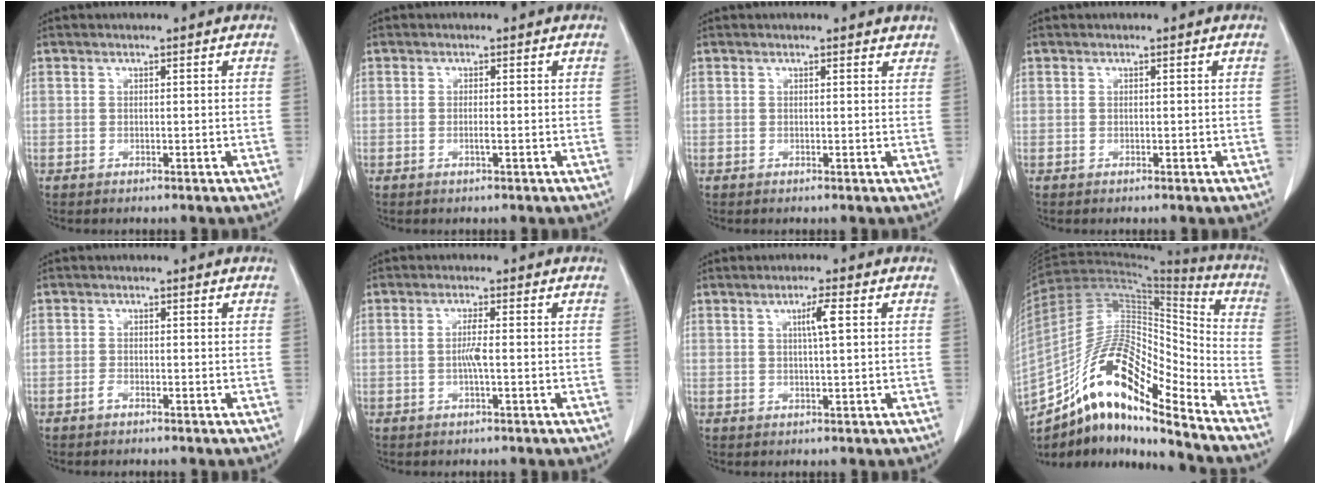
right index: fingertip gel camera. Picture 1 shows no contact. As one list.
[{"total": 1.0, "force": [-0.3, -0.1, 0.9], "torque": [-0.021, -0.002, -0.005]}, {"total": 2.0, "force": [1.8, 0.7, 0.4], "torque": [-0.004, -0.002, 0.008]}, {"total": 0.0}, {"total": 0.9, "force": [-0.7, 0.3, 0.5], "torque": [-0.007, 0.002, -0.012]}, {"total": 2.5, "force": [-0.4, -0.1, 2.4], "torque": [-0.049, -0.001, -0.007]}, {"total": 3.1, "force": [0.9, -0.2, 3.0], "torque": [-0.052, 0.001, 0.015]}, {"total": 18.4, "force": [-12.3, 4.3, 12.9], "torque": [-0.240, 0.030, -0.216]}]